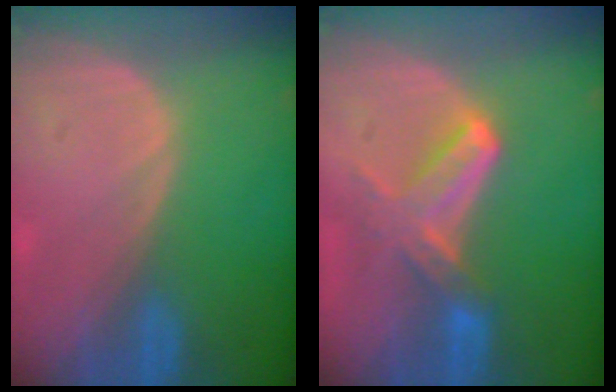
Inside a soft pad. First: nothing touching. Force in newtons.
{"total": 6.1, "press": 6.1, "slide": 0.1}